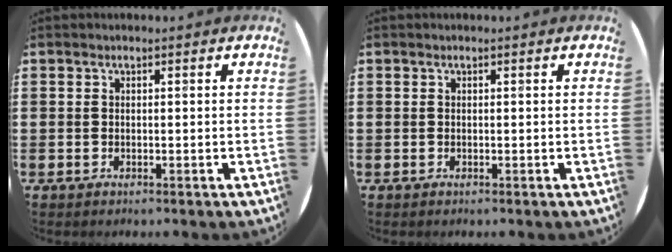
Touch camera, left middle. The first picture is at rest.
{"total": 0.0}